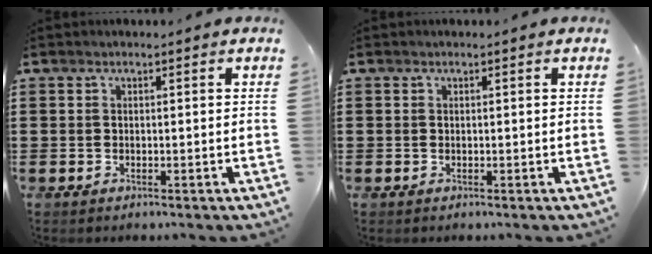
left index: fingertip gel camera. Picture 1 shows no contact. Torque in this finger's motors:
{"motor_torque": [0.00, 0.00, 0.00, 0.01]}